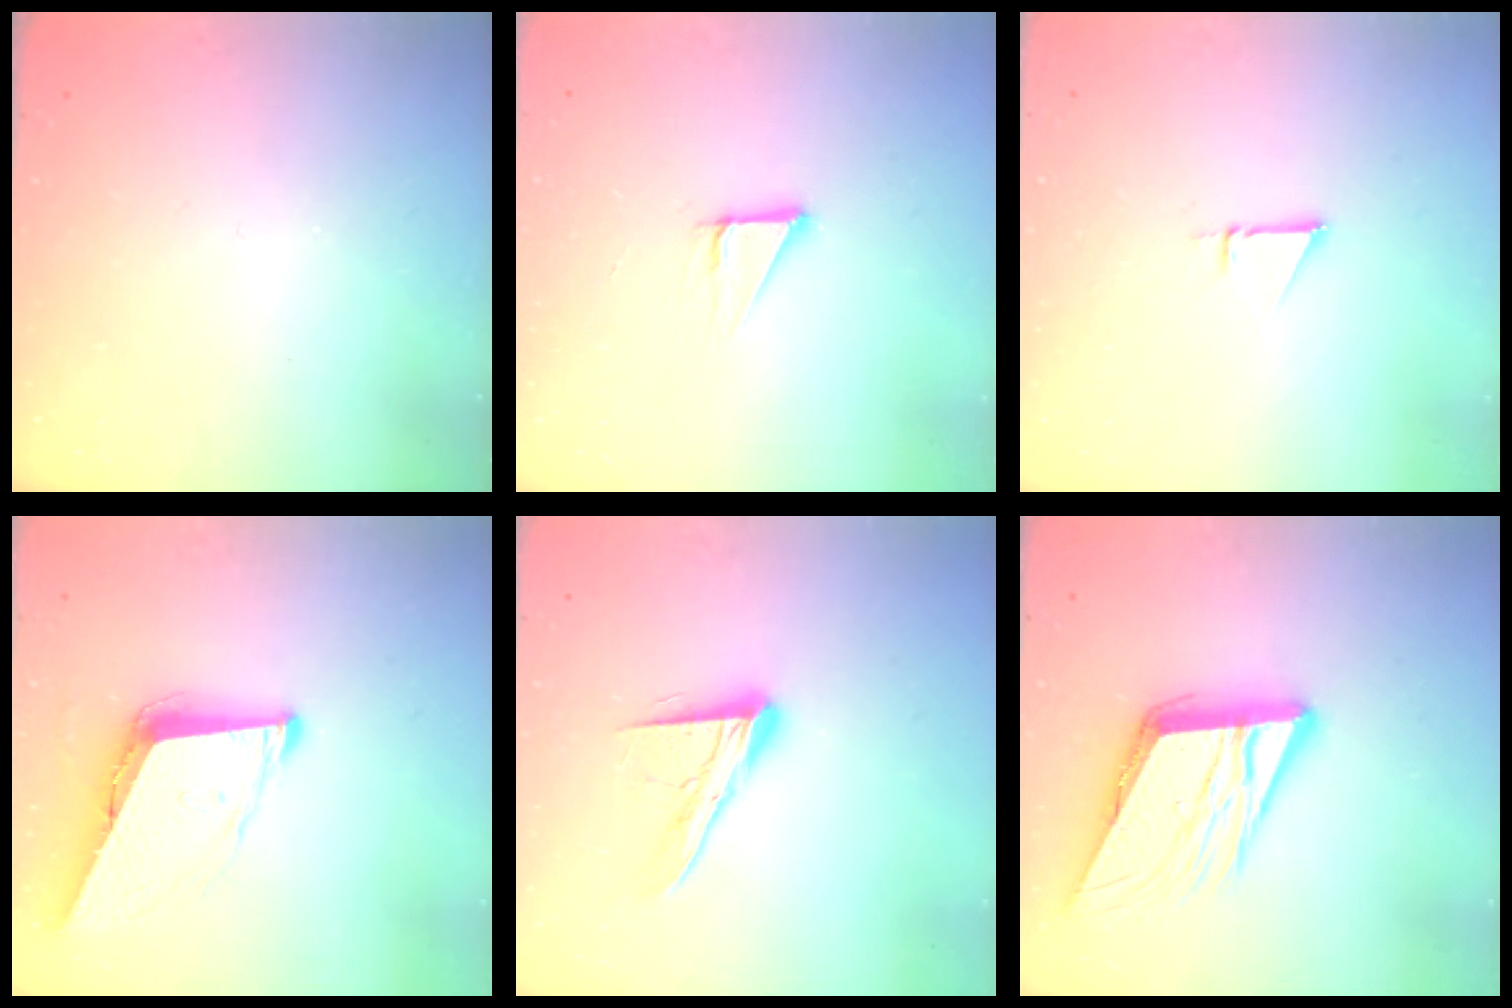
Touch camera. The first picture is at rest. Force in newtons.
{"total": 3.6, "press": 3.6, "slide": 0.1}
{"total": 1.4, "press": 1.4, "slide": 0.0}
{"total": 9.3, "press": 8.7, "slide": 3.2}
{"total": 14.2, "press": 14.1, "slide": 1.1}
{"total": 15.2, "press": 15.0, "slide": 2.6}